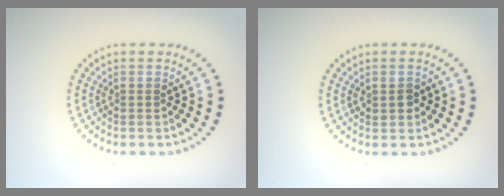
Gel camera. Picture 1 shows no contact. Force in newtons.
{"total": 1.3, "press": 1.3, "slide": 0.2}